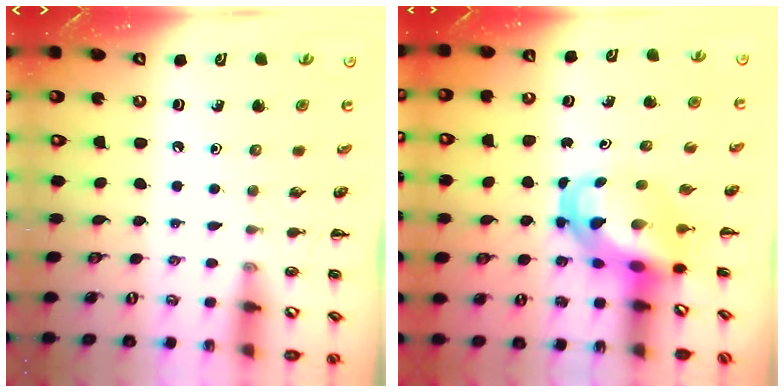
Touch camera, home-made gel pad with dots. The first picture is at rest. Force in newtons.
{"total": 5.7, "press": 5.6, "slide": 1.1}